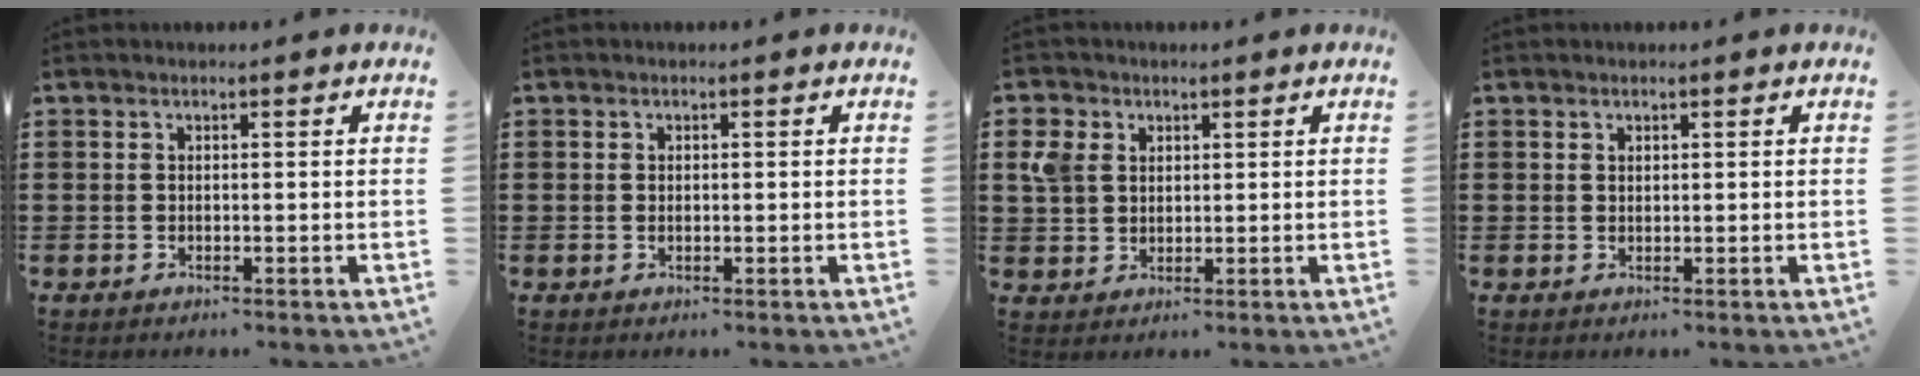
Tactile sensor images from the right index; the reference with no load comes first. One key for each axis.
{"total": 0.5, "fx": 0.0, "fy": 0.3, "fz": 0.4, "tx": -0.009, "ty": 0.001, "tz": 0.001}
{"total": 4.8, "fx": 1.8, "fy": 4.0, "fz": 2.1, "tx": -0.063, "ty": 0.012, "tz": 0.031}
{"total": 0.7, "fx": 0.5, "fy": 0.4, "fz": 0.2, "tx": -0.005, "ty": 0.002, "tz": 0.011}